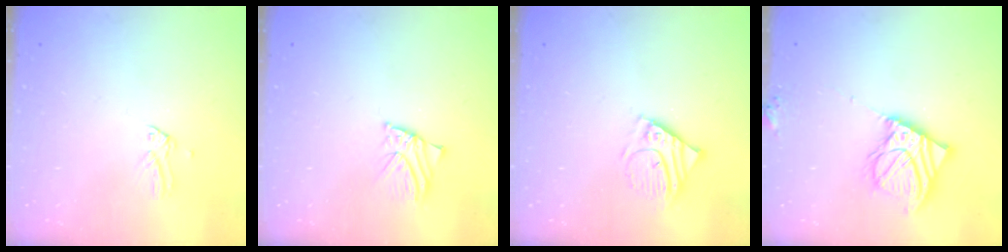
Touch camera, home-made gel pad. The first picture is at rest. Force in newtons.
{"total": 2.4, "press": 2.4, "slide": 0.2}
{"total": 6.5, "press": 6.5, "slide": 0.8}
{"total": 12.4, "press": 12.2, "slide": 2.3}